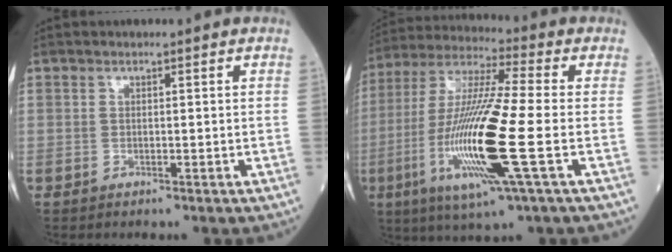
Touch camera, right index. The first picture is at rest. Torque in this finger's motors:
{"motor_torque": [0.95, -0.37, 1.06, 0.21]}